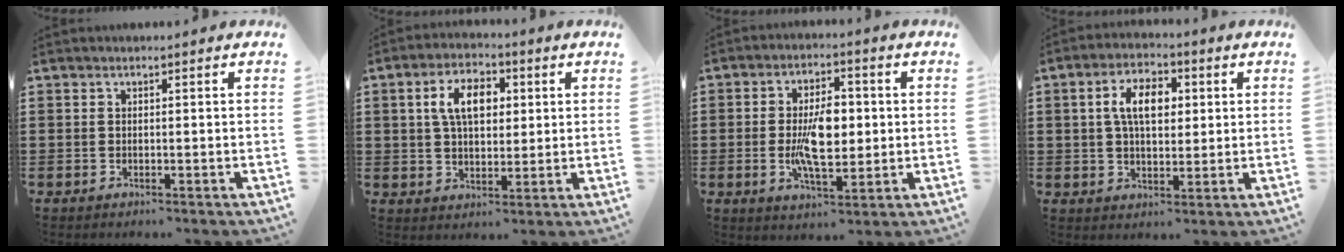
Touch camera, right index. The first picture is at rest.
{"total": 7.4, "force": [1.9, 4.3, 5.7], "torque": [-0.118, 0.015, 0.028]}
{"total": 8.8, "force": [-0.3, 4.0, 7.8], "torque": [-0.158, -0.003, -0.014]}
{"total": 6.9, "force": [1.4, 3.8, 5.5], "torque": [-0.111, 0.014, 0.018]}